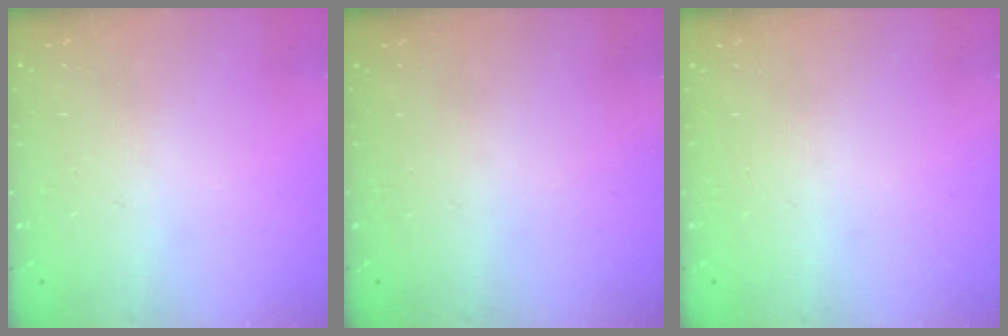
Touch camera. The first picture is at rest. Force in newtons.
{"total": 0.0}
{"total": 0.0}